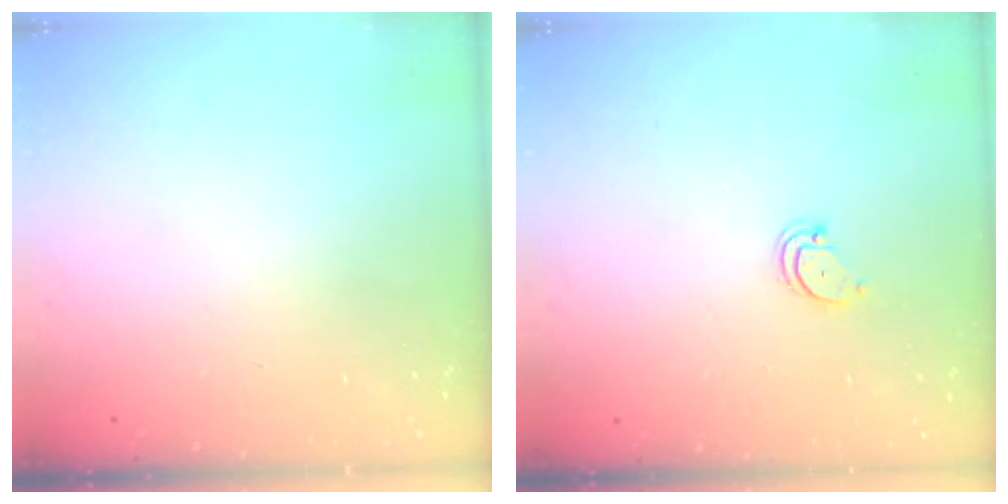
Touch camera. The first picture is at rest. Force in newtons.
{"total": 3.0, "press": 3.0, "slide": 0.3}